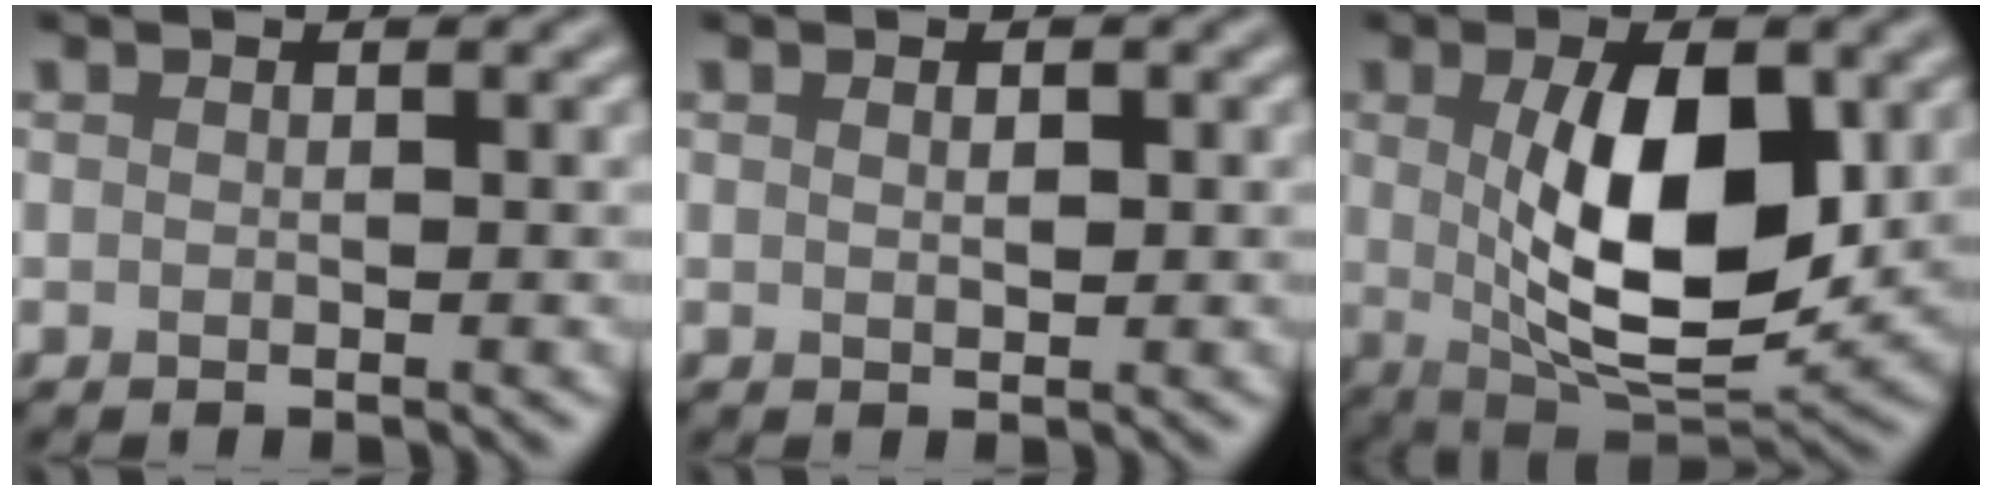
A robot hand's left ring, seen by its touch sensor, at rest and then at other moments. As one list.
[{"total": 0.9, "force": [0.3, 0.4, 0.7], "torque": [-0.011, 0.000, 0.007]}, {"total": 10.1, "force": [1.1, 4.4, 9.0], "torque": [-0.147, -0.009, 0.026]}]